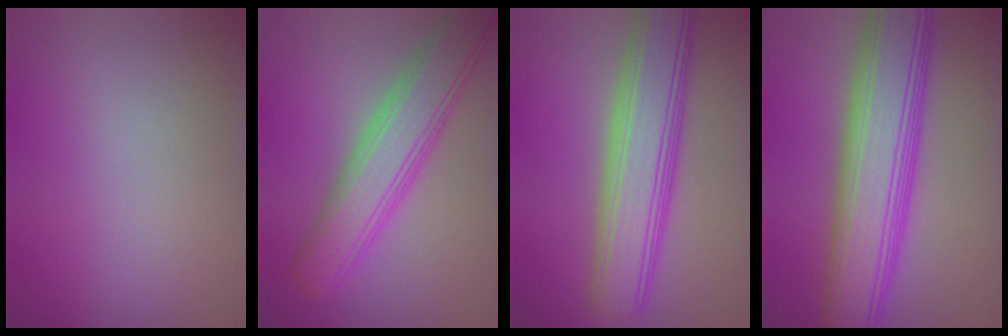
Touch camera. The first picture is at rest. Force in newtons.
{"total": 6.8, "press": 6.8, "slide": 0.1}
{"total": 8.4, "press": 8.4, "slide": 0.3}
{"total": 10.5, "press": 10.5, "slide": 0.6}